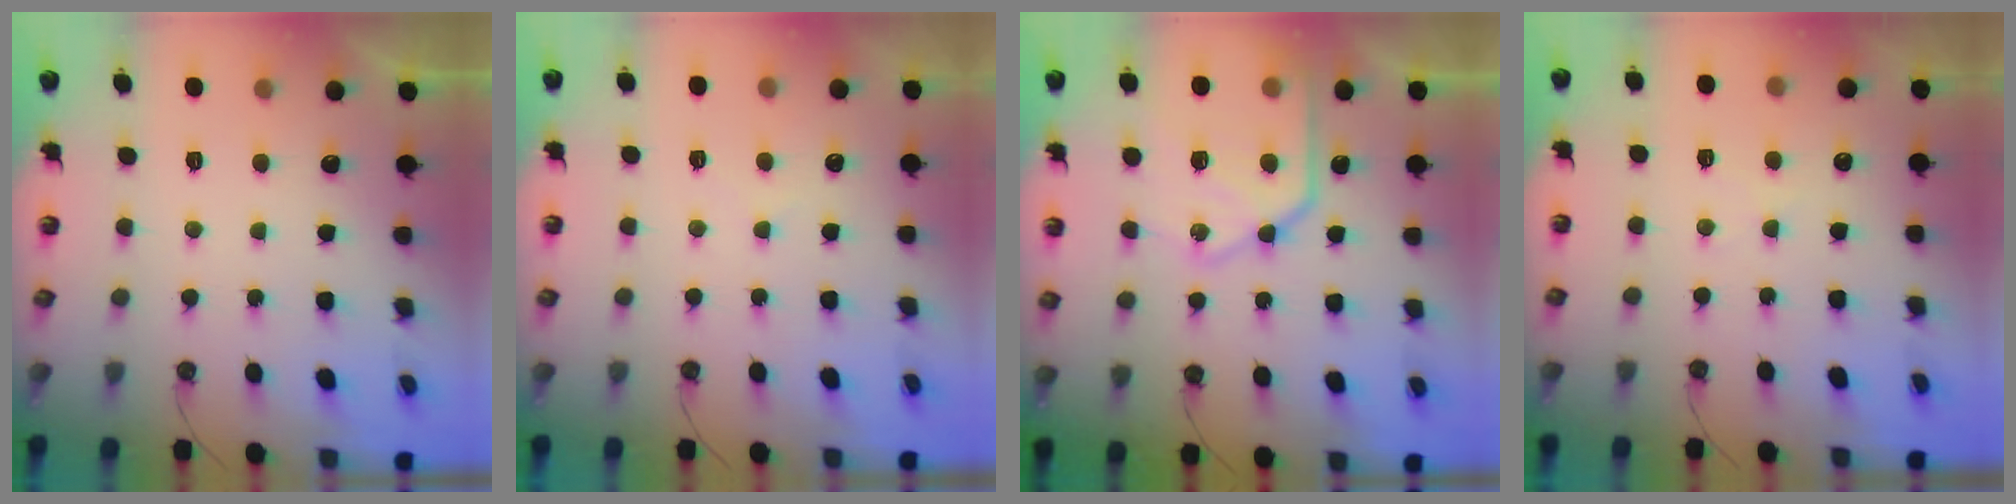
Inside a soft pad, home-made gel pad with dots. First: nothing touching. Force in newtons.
{"total": 3.9, "press": 3.9, "slide": 0.5}
{"total": 19.1, "press": 19.1, "slide": 1.6}
{"total": 4.0, "press": 4.0, "slide": 0.6}